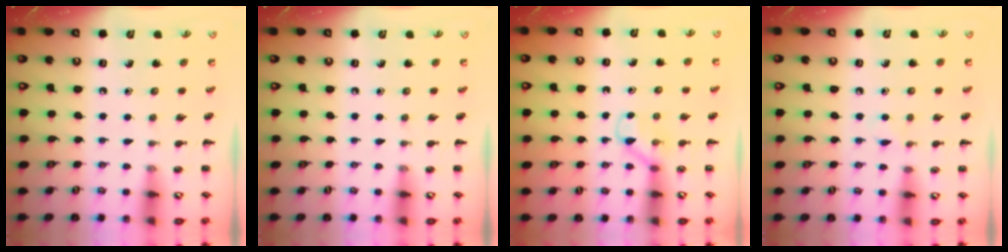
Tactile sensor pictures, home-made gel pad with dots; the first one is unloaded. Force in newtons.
{"total": 0.0}
{"total": 3.9, "press": 3.7, "slide": 1.4}
{"total": 3.7, "press": 3.6, "slide": 1.2}